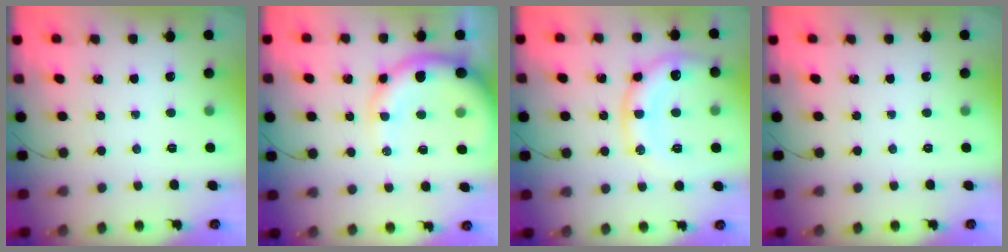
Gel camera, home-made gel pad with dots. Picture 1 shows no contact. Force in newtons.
{"total": 13.1, "press": 12.8, "slide": 2.6}
{"total": 13.8, "press": 13.7, "slide": 1.5}
{"total": 0.0}